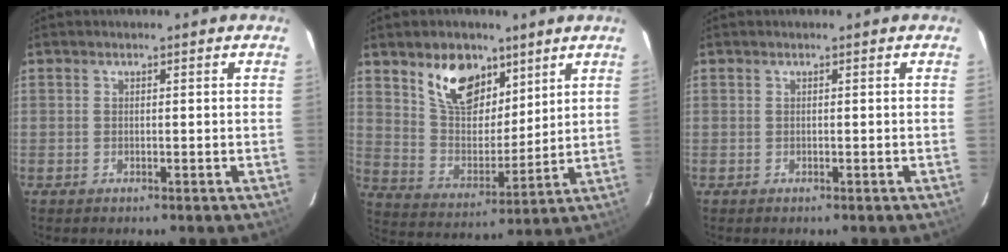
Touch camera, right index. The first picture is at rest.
{"total": 13.4, "force": [8.2, 7.6, 7.4], "torque": [-0.133, 0.010, 0.157]}
{"total": 0.0}